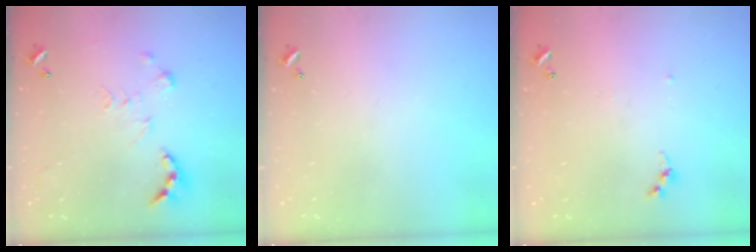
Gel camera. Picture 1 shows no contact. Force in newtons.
{"total": 0.0}
{"total": 5.3, "press": 5.2, "slide": 0.6}